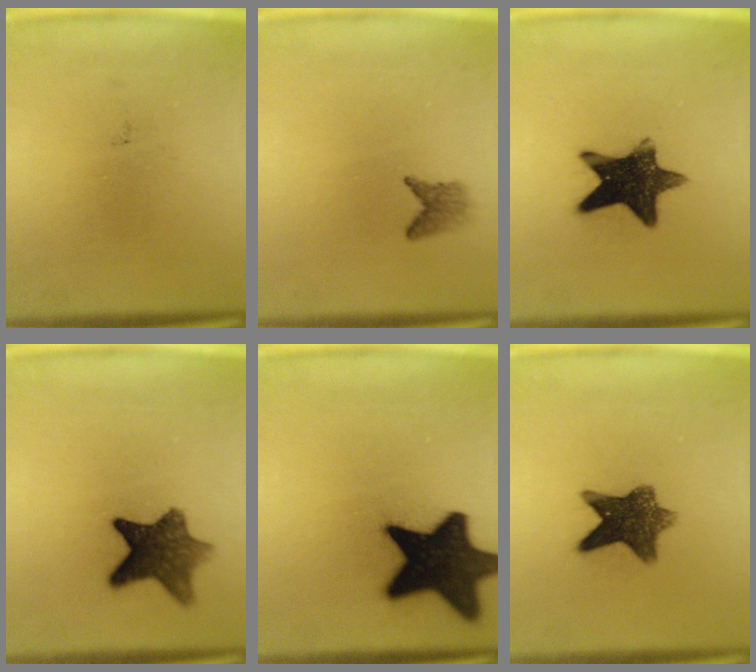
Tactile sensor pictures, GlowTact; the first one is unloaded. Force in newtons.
{"total": 1.9}
{"total": 13.3}
{"total": 9.2}
{"total": 19.8}
{"total": 9.5}